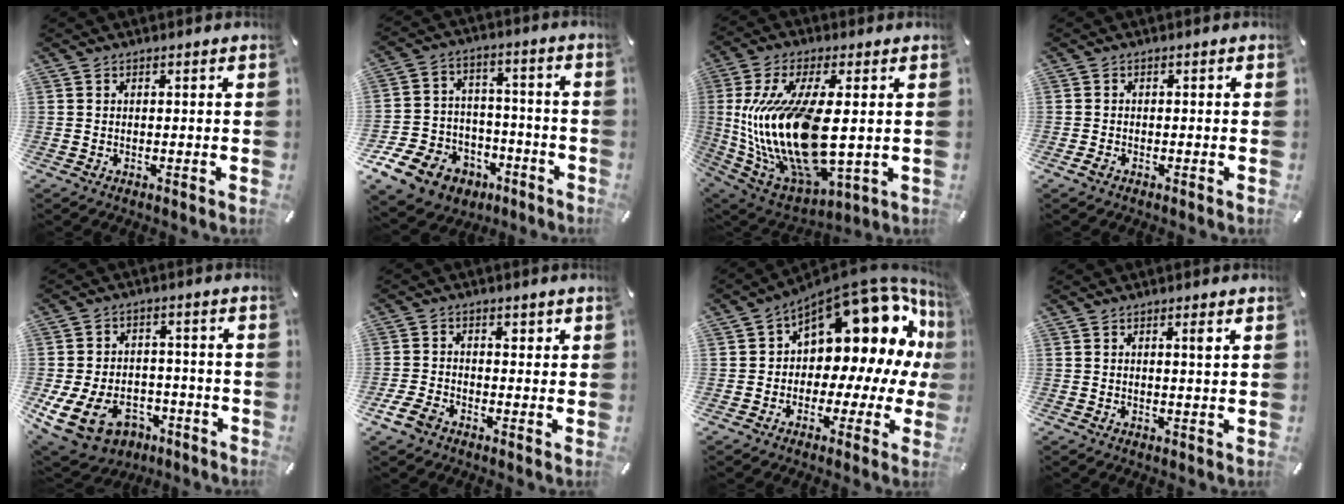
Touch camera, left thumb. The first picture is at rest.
{"total": 13.7, "force": [-7.6, 10.3, 4.8], "torque": [-0.082, 0.058, -0.123]}
{"total": 21.9, "force": [1.7, 9.8, 19.5], "torque": [-0.436, -0.028, 0.038]}
{"total": 1.4, "force": [-0.9, 0.9, 0.5], "torque": [-0.010, 0.004, -0.019]}
{"total": 12.1, "force": [-5.6, 8.5, 6.5], "torque": [-0.123, 0.031, -0.093]}
{"total": 5.4, "force": [-2.1, 4.2, 2.7], "torque": [-0.050, 0.014, -0.041]}
{"total": 18.2, "force": [9.0, 10.3, 12.1], "torque": [-0.155, -0.081, 0.151]}
{"total": 1.8, "force": [0.8, 0.0, 1.6], "torque": [-0.026, -0.006, 0.011]}